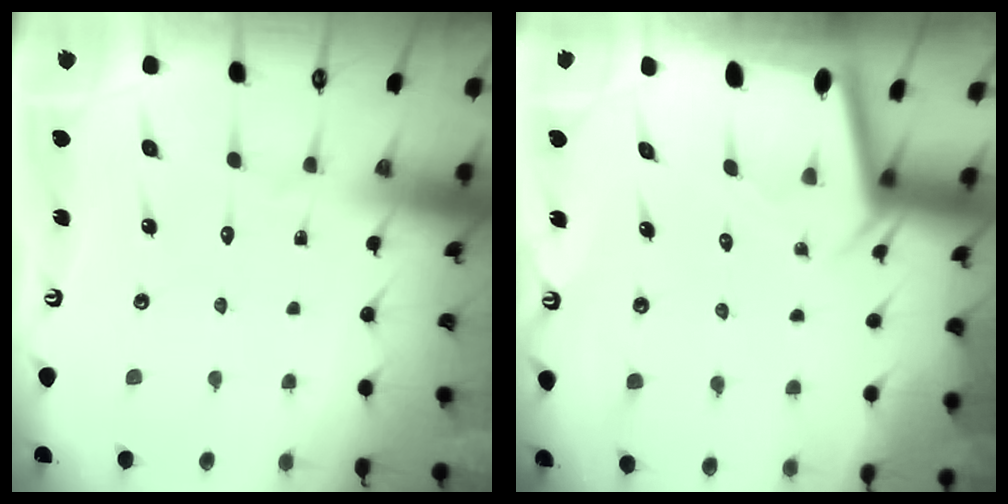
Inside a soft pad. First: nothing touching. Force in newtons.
{"total": 2.3, "press": 2.3, "slide": 0.1}